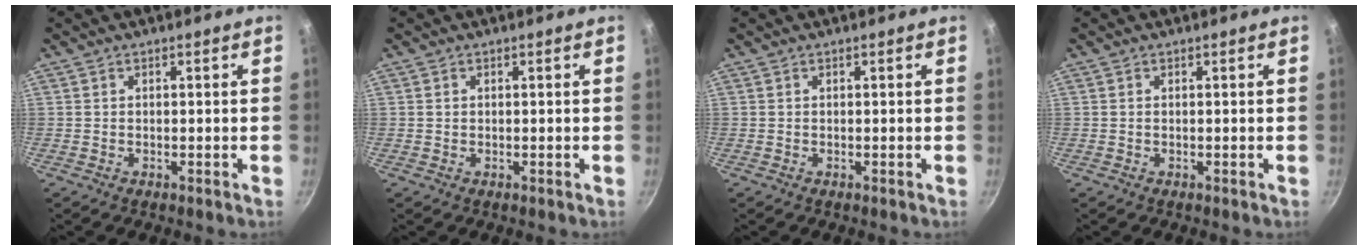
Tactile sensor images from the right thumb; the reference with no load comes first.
{"total": 0.6, "force": [0.2, 0.5, 0.2], "torque": [-0.003, 0.002, 0.003]}
{"total": 0.0}
{"total": 0.0}